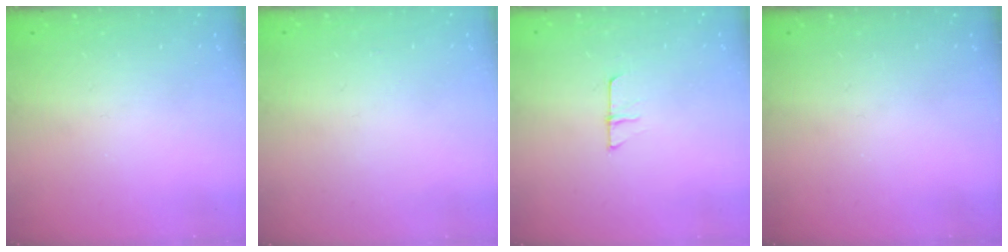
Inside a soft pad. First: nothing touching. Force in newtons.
{"total": 0.9, "press": 0.9, "slide": 0.0}
{"total": 5.7, "press": 5.6, "slide": 0.6}
{"total": 0.0}